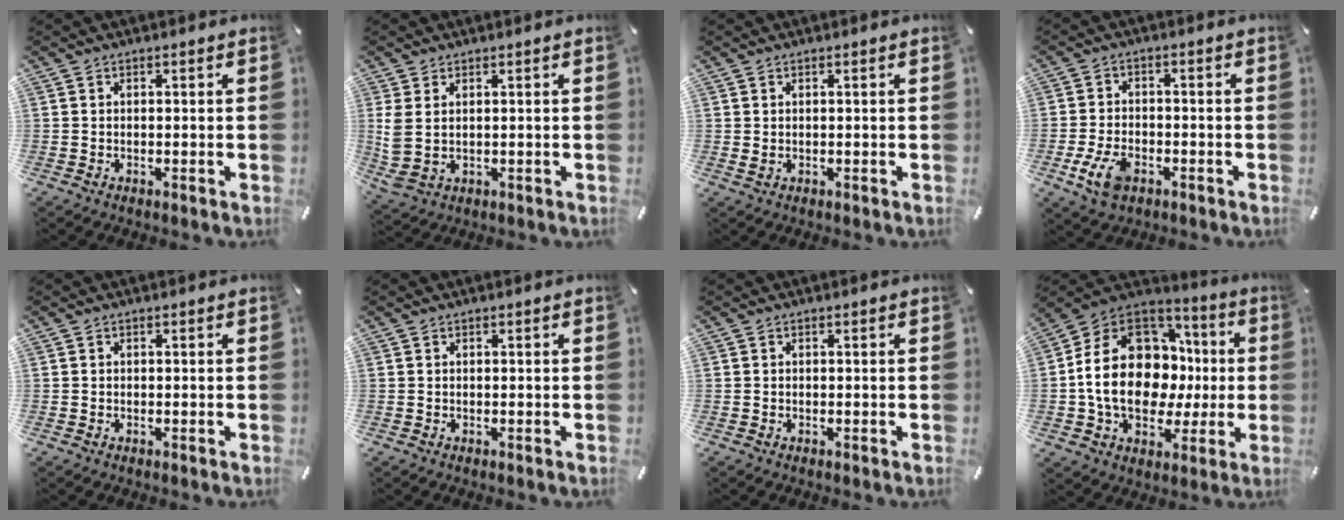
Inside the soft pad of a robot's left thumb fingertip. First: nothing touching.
{"total": 4.7, "force": [1.5, 2.3, 3.8], "torque": [-0.087, -0.005, 0.029]}
{"total": 0.7, "force": [0.2, 0.3, 0.6], "torque": [-0.012, 0.001, 0.003]}
{"total": 7.3, "force": [-3.3, 4.6, 4.7], "torque": [-0.110, 0.009, -0.063]}
{"total": 0.0}
{"total": 0.0}
{"total": 0.0}
{"total": 18.8, "force": [-0.8, 15.1, 11.1], "torque": [-0.231, -0.004, -0.009]}